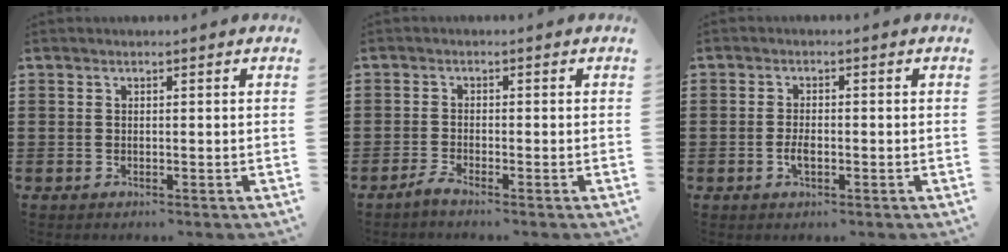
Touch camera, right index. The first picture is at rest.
{"total": 1.6, "force": [-1.4, 0.0, 0.7], "torque": [-0.027, -0.005, -0.031]}
{"total": 2.5, "force": [-0.7, 1.0, 2.1], "torque": [-0.047, -0.002, -0.015]}